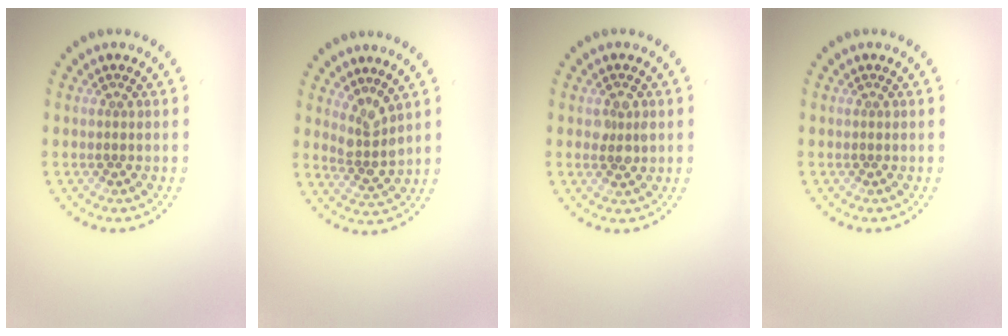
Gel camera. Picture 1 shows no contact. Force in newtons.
{"total": 2.6, "press": 1.9, "slide": 1.9}
{"total": 1.7, "press": 1.7, "slide": 0.2}
{"total": 0.0}